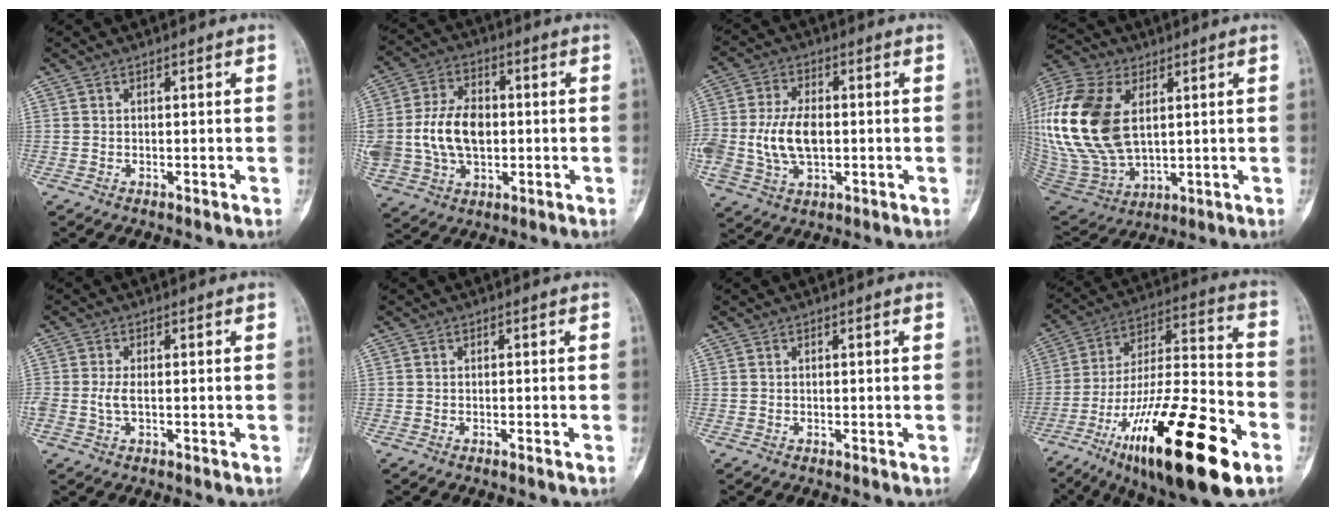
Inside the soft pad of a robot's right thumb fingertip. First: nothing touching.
{"total": 15.9, "force": [-0.3, 11.1, 11.4], "torque": [-0.221, 0.013, 0.007]}
{"total": 11.2, "force": [-0.6, 6.9, 8.8], "torque": [-0.172, 0.008, -0.006]}
{"total": 26.9, "force": [5.1, 16.6, 20.5], "torque": [-0.467, -0.009, 0.104]}
{"total": 2.5, "force": [-0.3, 1.1, 2.2], "torque": [-0.055, 0.001, -0.004]}
{"total": 0.7, "force": [-0.5, -0.1, 0.5], "torque": [-0.014, 0.004, -0.005]}
{"total": 0.0}
{"total": 29.4, "force": [-14.1, 8.5, 24.4], "torque": [-0.406, 0.058, -0.229]}